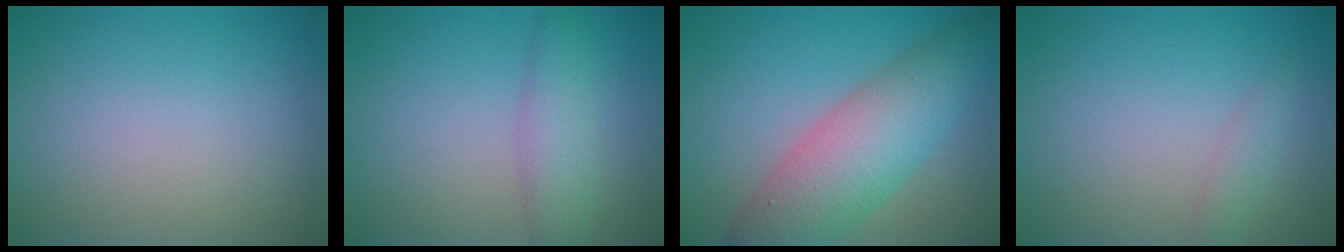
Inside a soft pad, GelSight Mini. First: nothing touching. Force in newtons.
{"total": 3.0, "press": 3.0, "slide": 0.0}
{"total": 8.0, "press": 8.0, "slide": 0.2}
{"total": 1.3, "press": 1.3, "slide": 0.0}